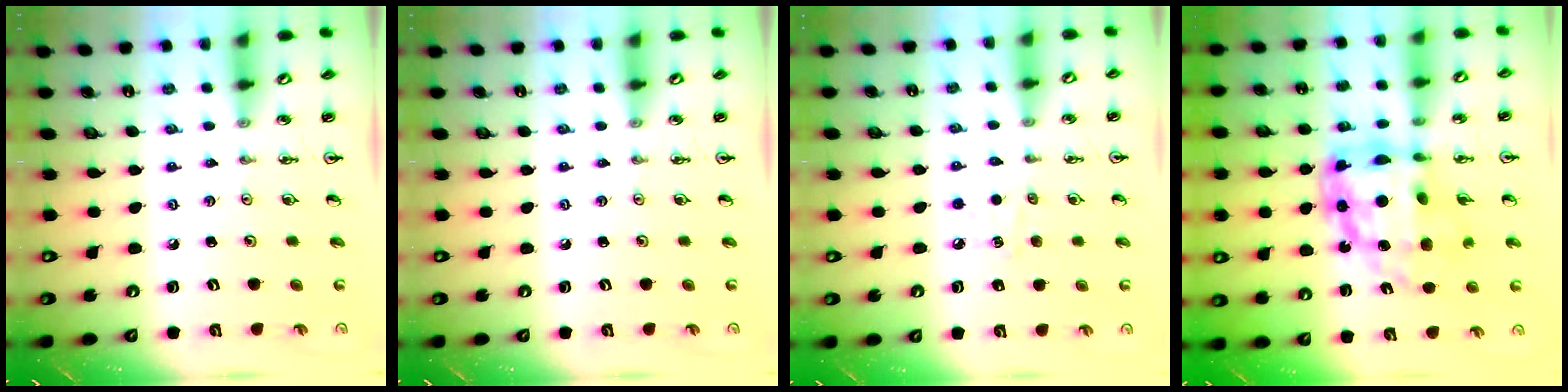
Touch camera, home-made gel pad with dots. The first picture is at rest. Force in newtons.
{"total": 0.0}
{"total": 6.0, "press": 6.0, "slide": 0.8}
{"total": 16.3, "press": 16.3, "slide": 1.1}